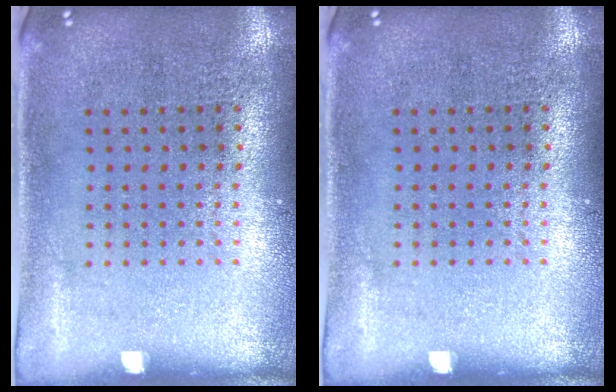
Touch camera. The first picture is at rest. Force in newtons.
{"total": 0.0}